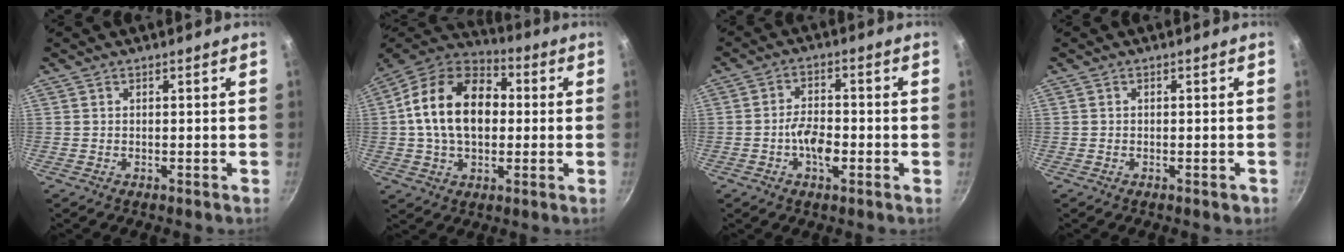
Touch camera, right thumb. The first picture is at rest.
{"total": 19.4, "force": [1.5, 13.2, 14.1], "torque": [-0.217, 0.031, 0.011]}
{"total": 5.9, "force": [-1.9, 2.8, 4.8], "torque": [-0.079, 0.020, -0.037]}
{"total": 1.1, "force": [-0.6, 0.6, 0.7], "torque": [-0.009, 0.005, -0.006]}